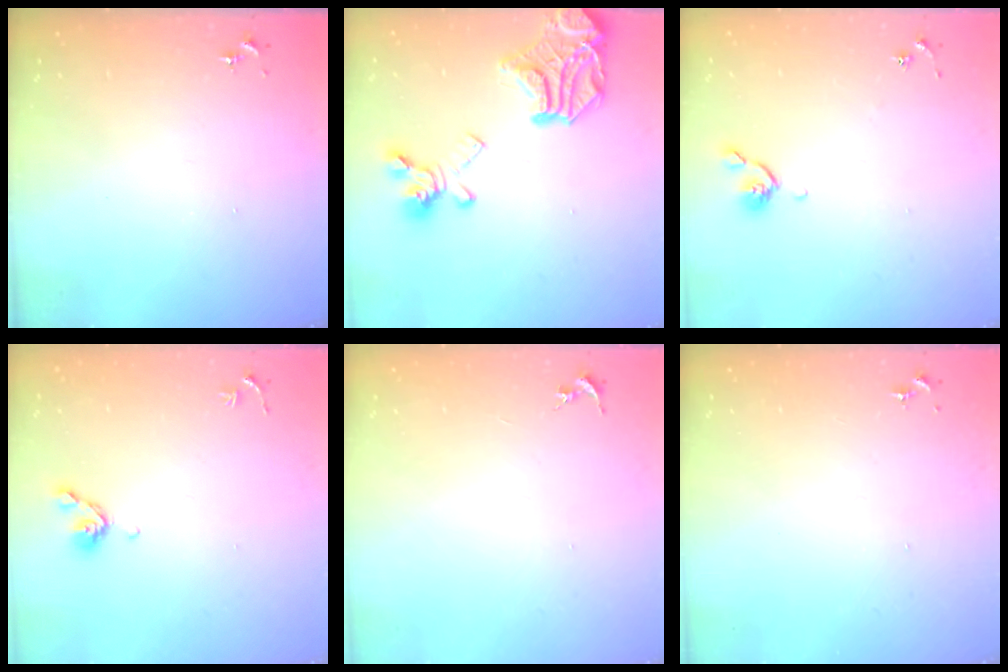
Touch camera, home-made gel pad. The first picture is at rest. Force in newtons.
{"total": 22.5, "press": 22.3, "slide": 2.7}
{"total": 5.3, "press": 5.2, "slide": 0.9}
{"total": 6.1, "press": 6.0, "slide": 1.1}
{"total": 0.0}
{"total": 0.0}